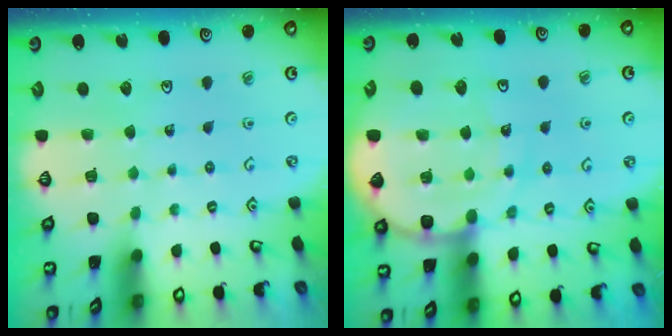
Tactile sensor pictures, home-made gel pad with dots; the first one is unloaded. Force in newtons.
{"total": 13.5, "press": 13.4, "slide": 1.6}